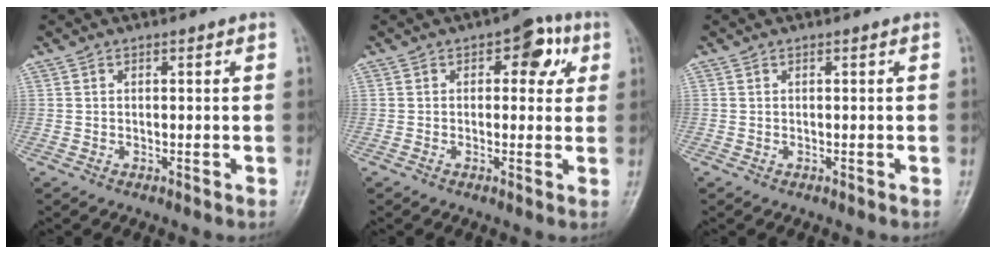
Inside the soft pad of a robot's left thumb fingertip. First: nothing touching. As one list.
[{"total": 6.5, "force": [2.0, 3.7, 4.9], "torque": [-0.026, 0.006, 0.015]}, {"total": 0.0}]